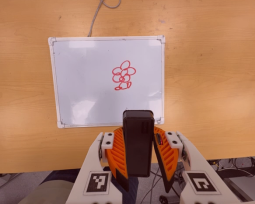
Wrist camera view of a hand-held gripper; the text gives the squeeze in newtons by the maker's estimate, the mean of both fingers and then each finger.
{"total": 8.7, "left": 6.8, "right": 10.7}